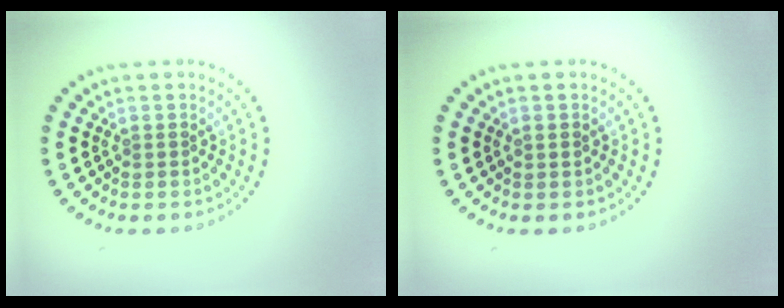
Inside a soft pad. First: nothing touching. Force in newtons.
{"total": 0.7, "press": 0.7, "slide": 0.0}